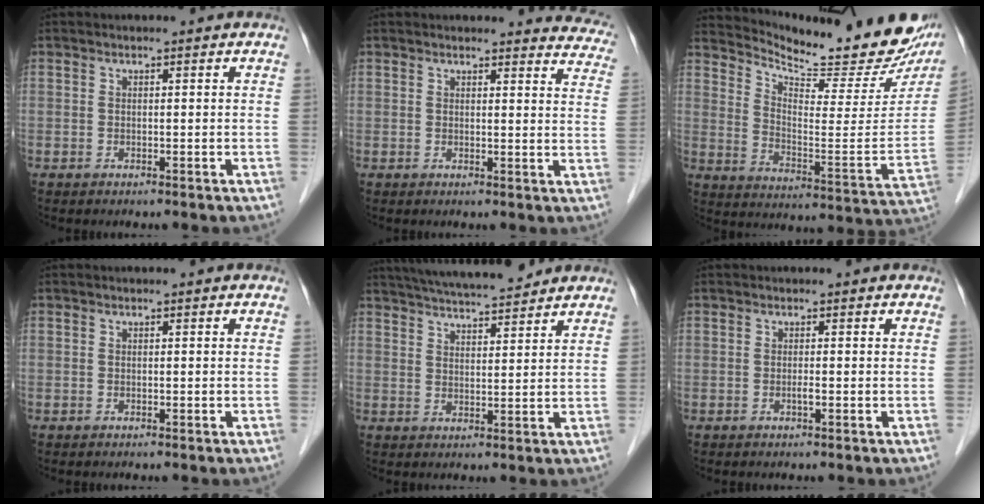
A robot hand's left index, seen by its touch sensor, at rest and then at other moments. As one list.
[{"total": 12.8, "force": [12.4, 2.8, 1.6], "torque": [0.030, -0.053, 0.101]}, {"total": 23.4, "force": [21.0, 4.1, 9.6], "torque": [-0.150, -0.077, 0.281]}, {"total": 0.0}, {"total": 12.8, "force": [11.6, 1.7, 5.2], "torque": [-0.085, 0.018, 0.181]}, {"total": 0.6, "force": [-0.1, 0.2, 0.5], "torque": [-0.007, -0.003, -0.005]}]